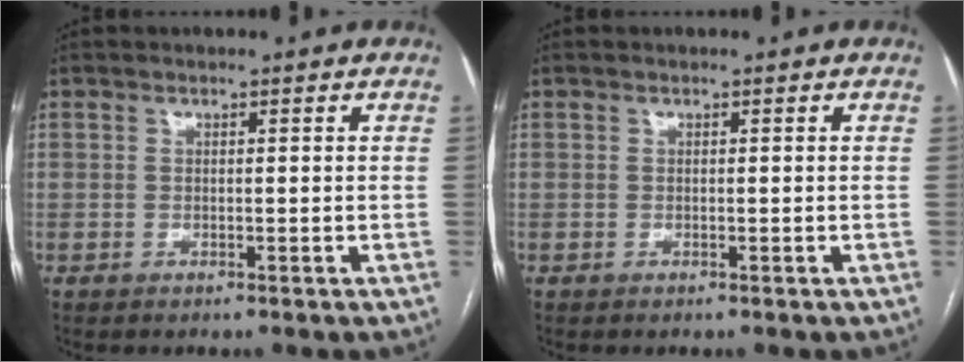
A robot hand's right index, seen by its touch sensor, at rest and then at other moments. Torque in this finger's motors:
{"motor_torque": [-0.02, 0.02, 0.00, 0.00]}